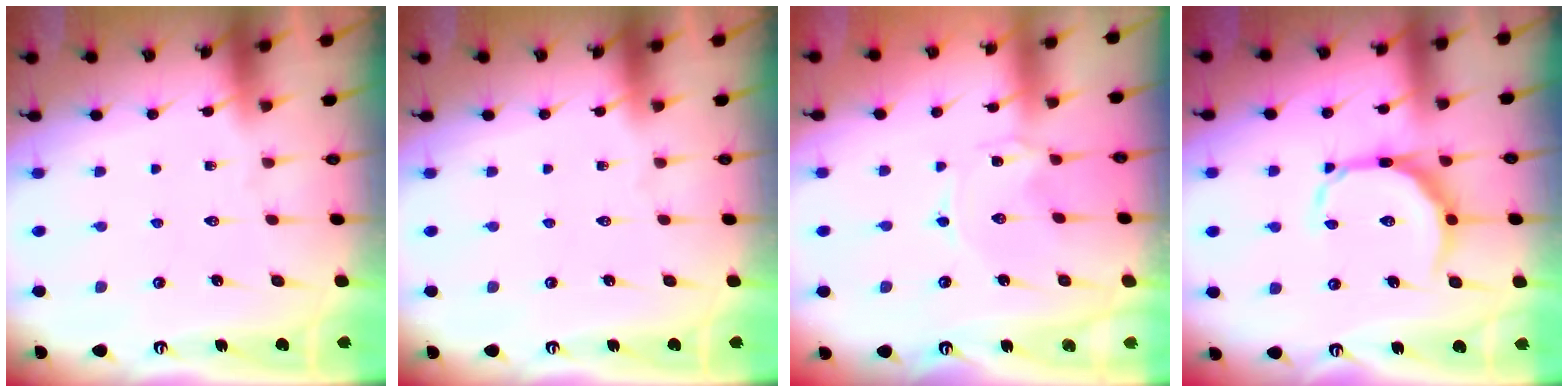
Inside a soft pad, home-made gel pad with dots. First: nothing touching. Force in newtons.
{"total": 0.0}
{"total": 0.0}
{"total": 10.8, "press": 10.8, "slide": 0.7}